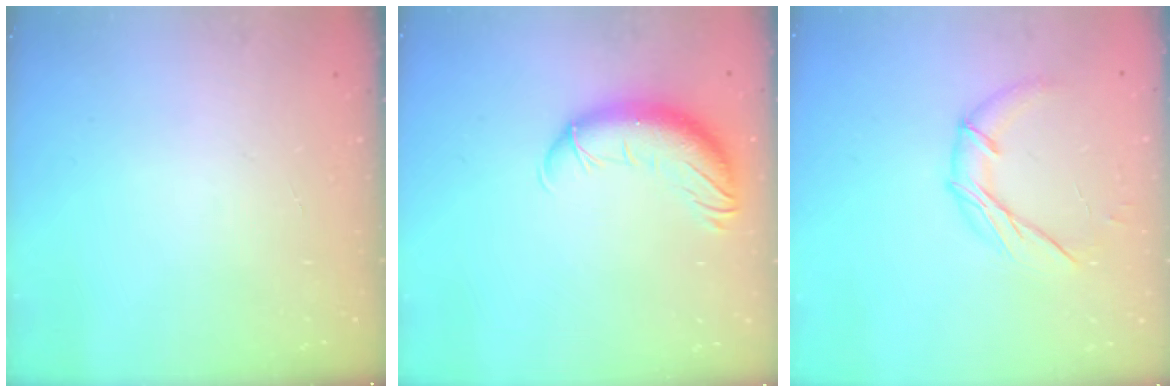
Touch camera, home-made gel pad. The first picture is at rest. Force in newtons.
{"total": 12.5, "press": 12.0, "slide": 3.5}
{"total": 9.1, "press": 9.1, "slide": 0.4}